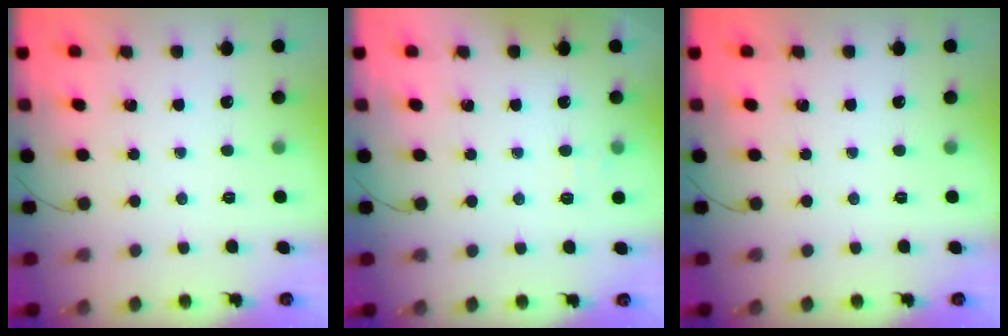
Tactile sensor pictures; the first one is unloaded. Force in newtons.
{"total": 6.0, "press": 5.8, "slide": 1.6}
{"total": 0.0}